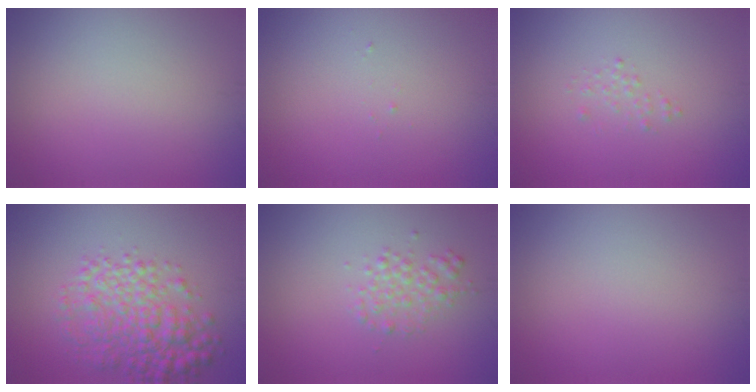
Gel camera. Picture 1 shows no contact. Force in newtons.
{"total": 0.0}
{"total": 0.8, "press": 0.8, "slide": 0.0}
{"total": 5.7, "press": 5.7, "slide": 0.1}
{"total": 2.0, "press": 2.0, "slide": 0.0}
{"total": 0.0}